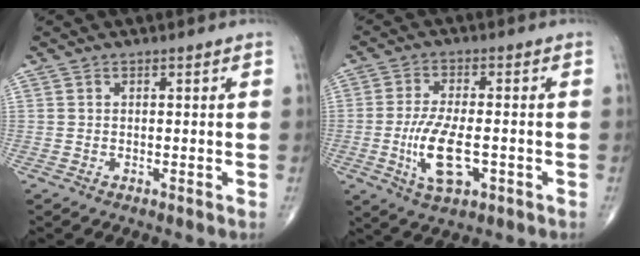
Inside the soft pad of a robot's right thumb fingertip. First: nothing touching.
{"total": 9.9, "force": [-2.4, 4.1, 8.6], "torque": [-0.171, 0.000, -0.040]}